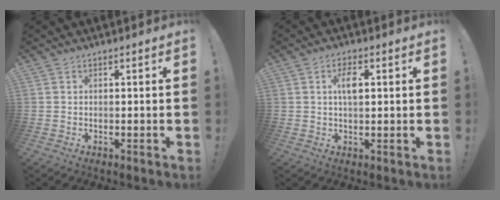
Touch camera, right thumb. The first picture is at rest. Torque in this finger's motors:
{"motor_torque": [0.64, 0.56, 0.43, -0.05, 0.00]}